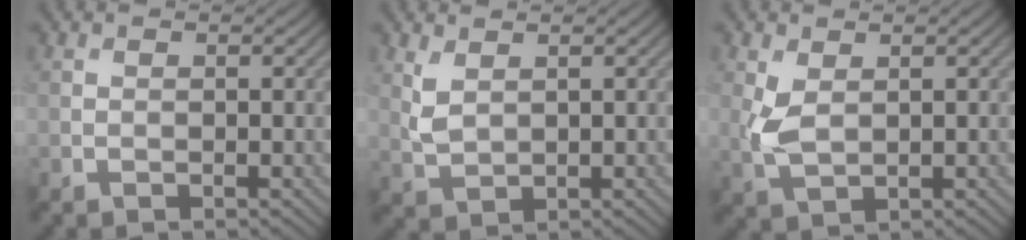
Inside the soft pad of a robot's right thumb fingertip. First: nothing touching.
{"total": 2.8, "force": [1.5, 1.5, 1.9], "torque": [-0.054, -0.003, 0.037]}
{"total": 4.0, "force": [0.8, 2.3, 3.1], "torque": [-0.084, 0.000, 0.021]}